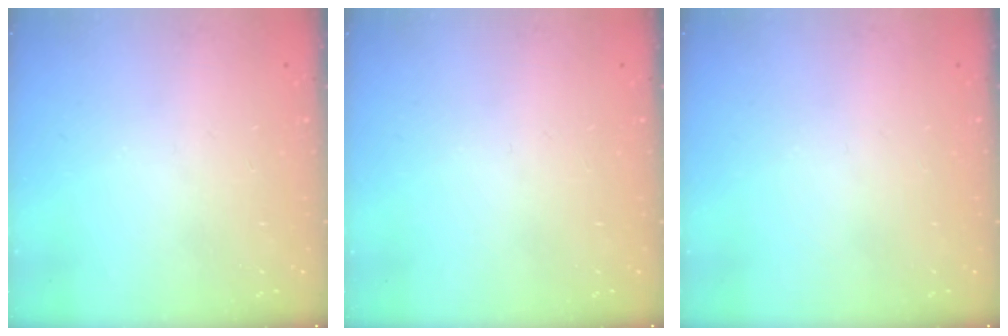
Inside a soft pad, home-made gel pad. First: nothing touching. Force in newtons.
{"total": 0.0}
{"total": 0.0}